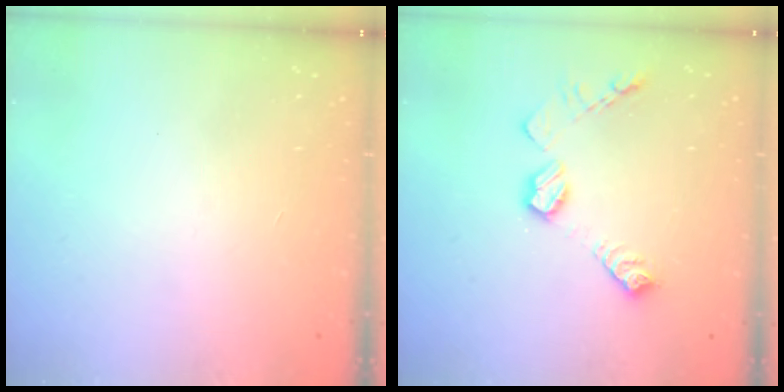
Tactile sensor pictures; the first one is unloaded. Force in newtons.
{"total": 10.8, "press": 10.8, "slide": 0.5}